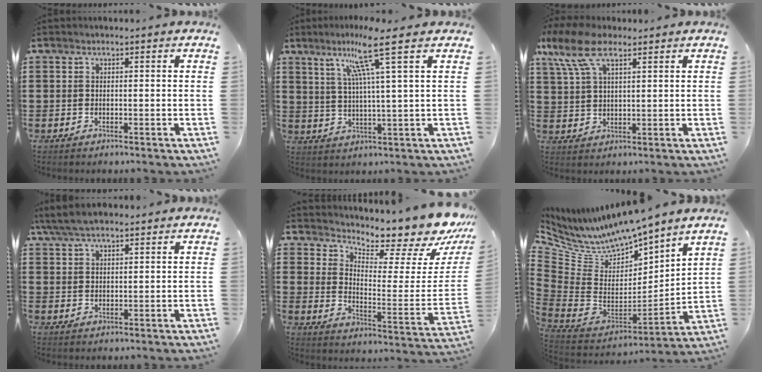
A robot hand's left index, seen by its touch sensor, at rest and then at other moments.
{"total": 9.2, "force": [5.4, -1.0, 7.5], "torque": [-0.152, -0.007, 0.086]}
{"total": 9.1, "force": [5.5, 3.8, 6.1], "torque": [-0.145, -0.001, 0.099]}
{"total": 4.9, "force": [4.0, 1.6, 2.4], "torque": [-0.058, 0.000, 0.075]}
{"total": 7.3, "force": [6.8, 1.1, 2.6], "torque": [-0.051, -0.078, 0.111]}
{"total": 7.5, "force": [7.1, 2.2, 1.3], "torque": [-0.072, -0.067, 0.123]}